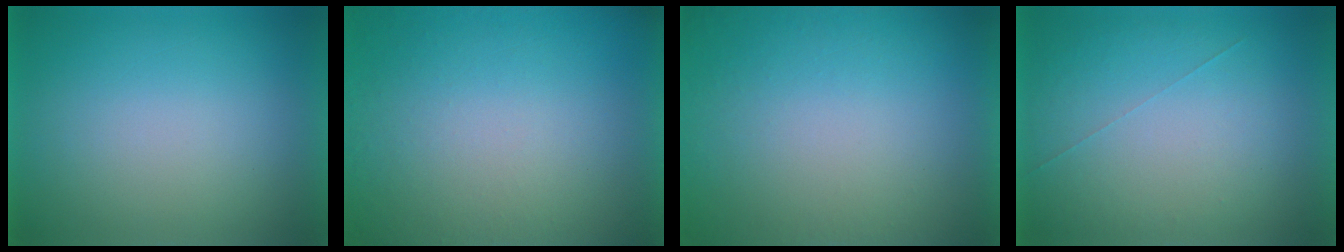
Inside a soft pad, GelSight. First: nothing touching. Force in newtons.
{"total": 5.0}
{"total": 4.7}
{"total": 1.0}